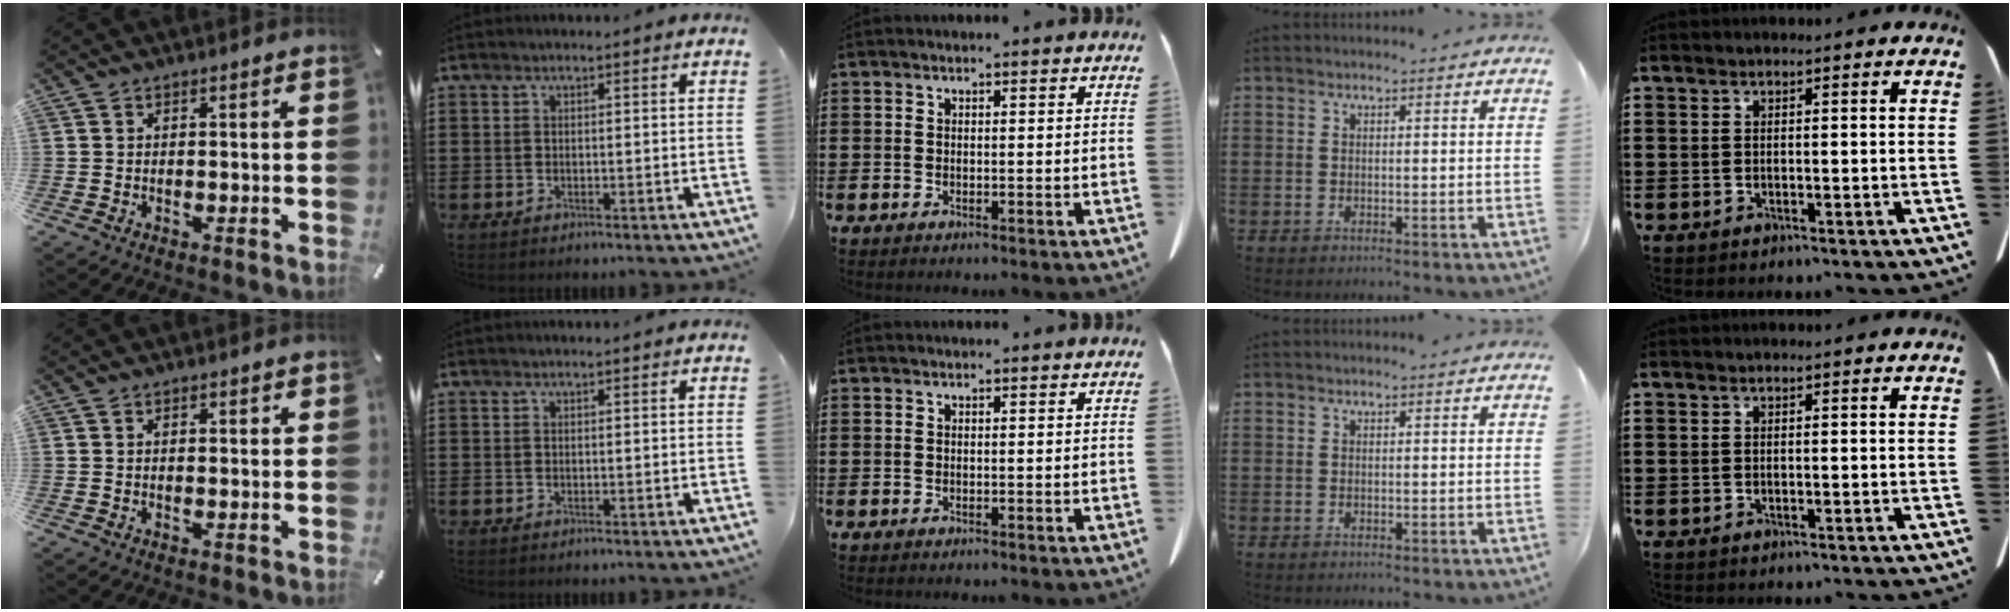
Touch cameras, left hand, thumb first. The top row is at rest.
{"thumb": {"total": 0.7, "force": [0.1, 0.4, 0.5], "torque": [-0.011, 0.003, 0.001]}}